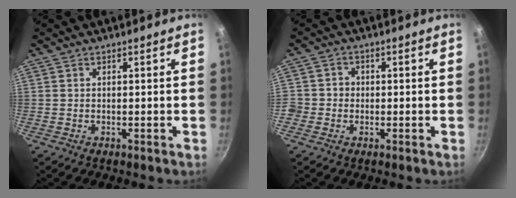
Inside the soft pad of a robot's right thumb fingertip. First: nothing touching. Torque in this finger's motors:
{"motor_torque": [-0.04, 0.35, -0.10, 0.61, 0.05]}